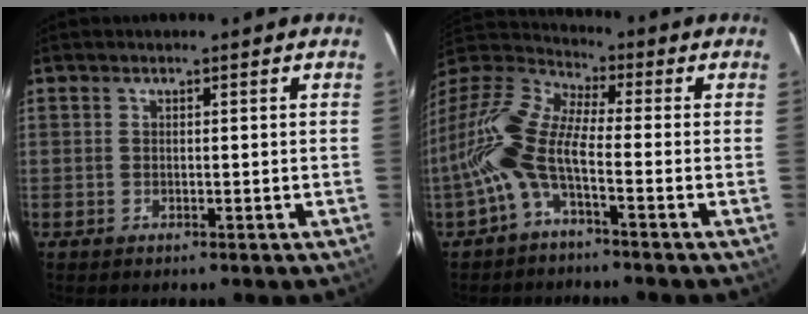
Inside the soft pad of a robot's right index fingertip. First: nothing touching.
{"total": 13.7, "force": [-4.6, 4.6, 12.1], "torque": [-0.249, 0.001, -0.102]}